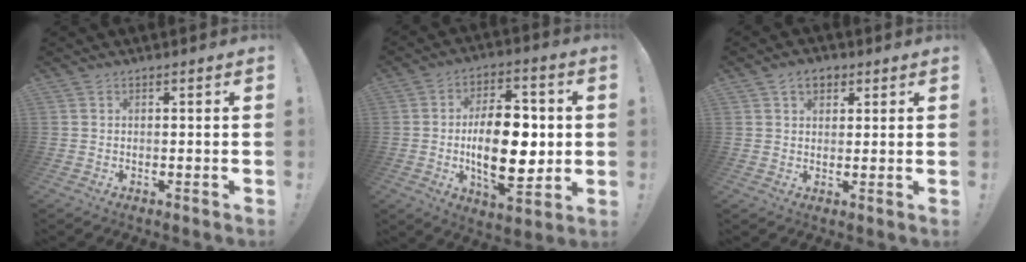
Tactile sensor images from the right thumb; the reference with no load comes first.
{"total": 20.1, "force": [-0.7, 10.5, 17.1], "torque": [-0.283, -0.003, -0.014]}
{"total": 5.0, "force": [2.6, 3.4, 2.7], "torque": [-0.039, -0.002, 0.045]}